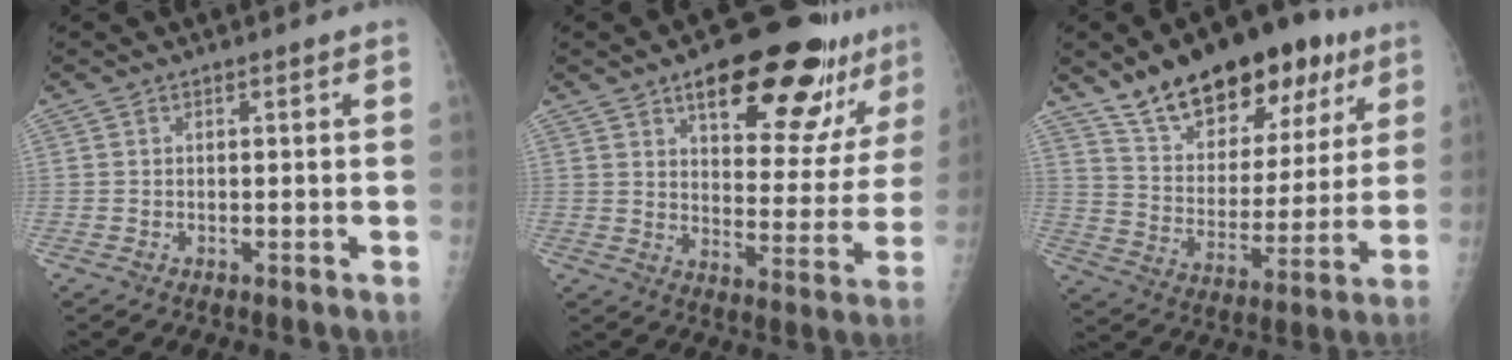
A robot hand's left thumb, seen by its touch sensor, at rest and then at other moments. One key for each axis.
{"total": 21.7, "fx": 14.1, "fy": 8.3, "fz": 14.3, "tx": -0.146, "ty": -0.058, "tz": 0.195}
{"total": 23.4, "fx": 15.2, "fy": 11.7, "fz": 13.5, "tx": -0.168, "ty": -0.043, "tz": 0.244}